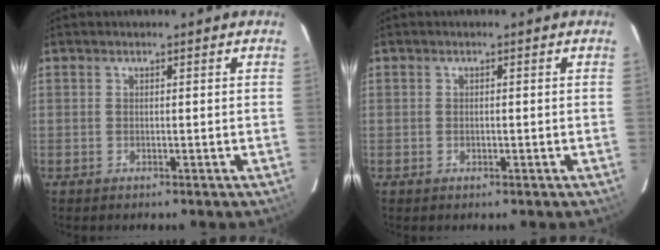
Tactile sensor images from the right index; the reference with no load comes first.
{"total": 0.6, "force": [-0.1, 0.6, 0.1], "torque": [-0.001, 0.000, -0.001]}